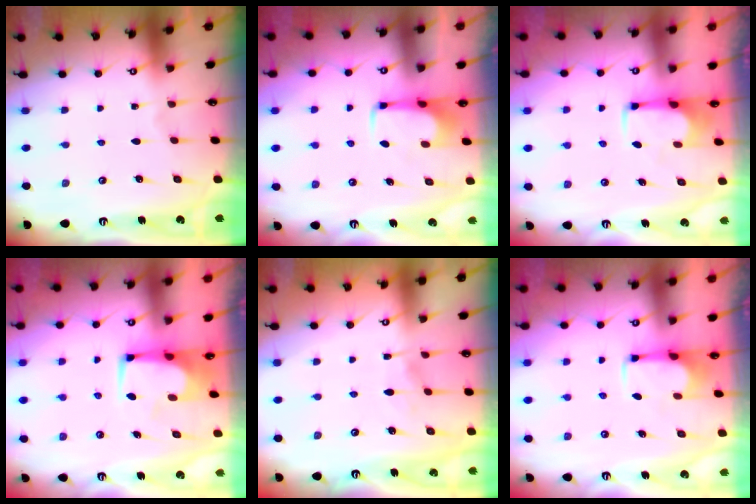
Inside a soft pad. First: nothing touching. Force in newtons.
{"total": 1.6, "press": 1.5, "slide": 0.4}
{"total": 2.5, "press": 2.4, "slide": 0.9}
{"total": 1.3, "press": 1.2, "slide": 0.2}
{"total": 3.9, "press": 3.8, "slide": 0.3}
{"total": 2.8, "press": 2.6, "slide": 0.8}